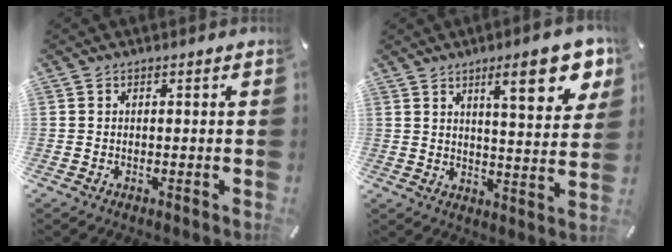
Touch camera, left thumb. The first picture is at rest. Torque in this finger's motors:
{"motor_torque": [1.93, 1.69, 1.50, -0.80, 0.07]}